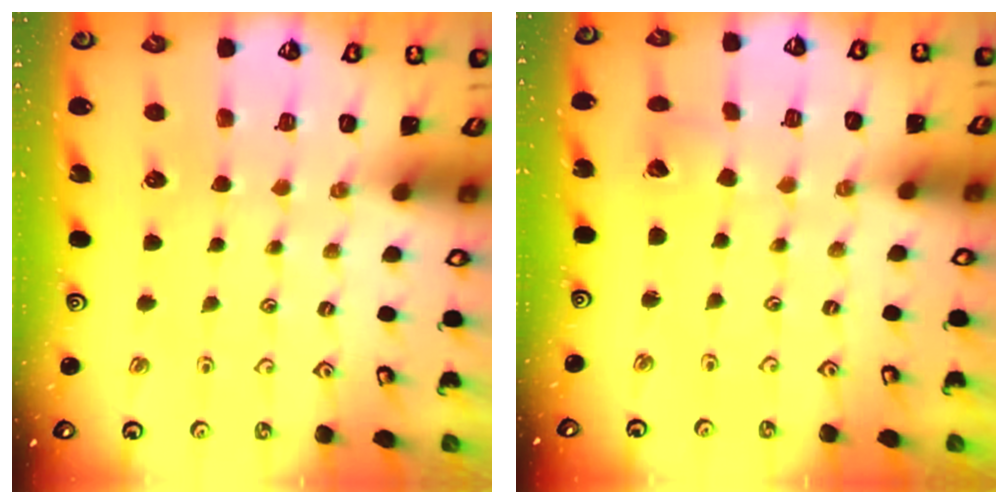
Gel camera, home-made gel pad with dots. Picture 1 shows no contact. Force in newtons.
{"total": 2.4, "press": 2.4, "slide": 0.2}